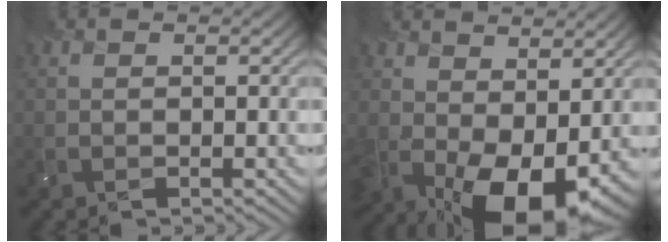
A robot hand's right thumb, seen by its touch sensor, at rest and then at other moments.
{"total": 13.1, "force": [-0.5, 8.0, 10.4], "torque": [-0.170, -0.039, 0.031]}